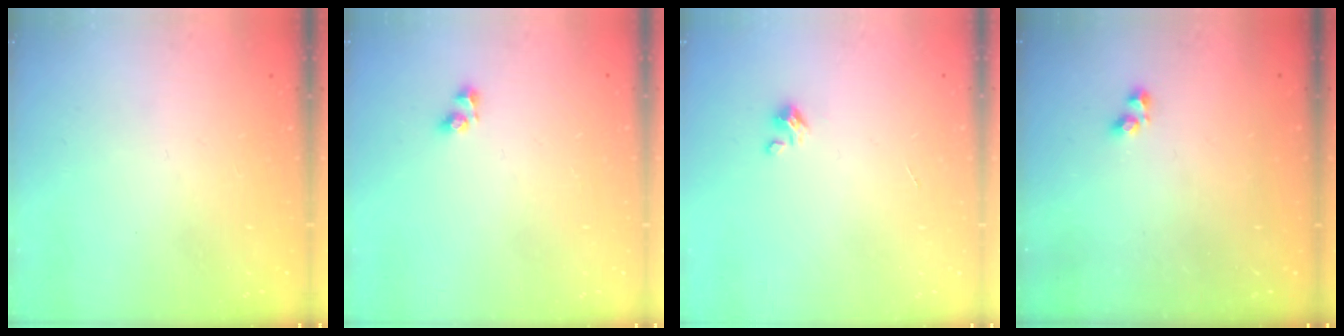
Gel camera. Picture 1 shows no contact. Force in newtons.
{"total": 4.0, "press": 4.0, "slide": 0.3}
{"total": 1.5, "press": 1.5, "slide": 0.1}
{"total": 1.6, "press": 1.5, "slide": 0.3}